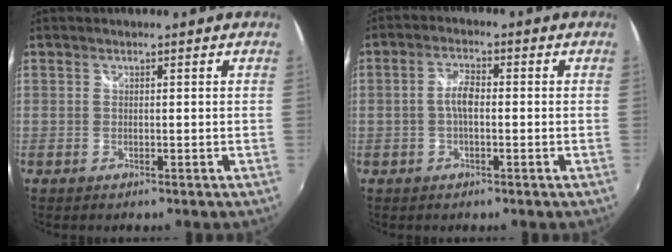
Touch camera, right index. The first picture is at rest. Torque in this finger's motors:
{"motor_torque": [0.66, -0.01, 0.24, 0.07]}